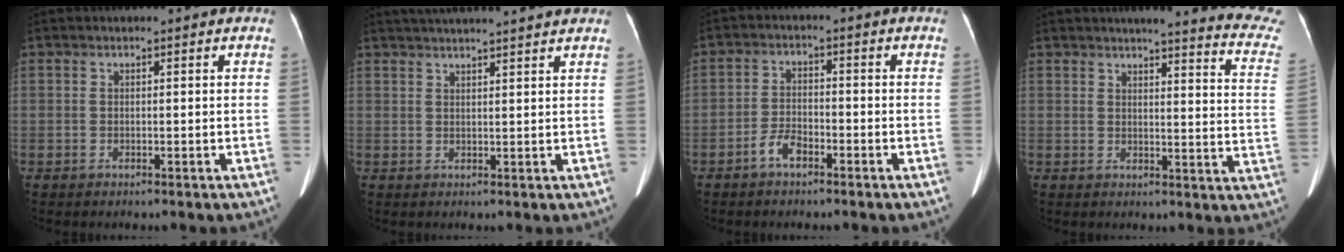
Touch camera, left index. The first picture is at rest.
{"total": 12.6, "force": [11.3, -0.2, 5.4], "torque": [-0.091, 0.027, 0.148]}
{"total": 3.5, "force": [-2.5, 1.4, 2.1], "torque": [-0.046, 0.005, -0.047]}
{"total": 17.2, "force": [16.0, 0.1, 6.3], "torque": [-0.067, -0.098, 0.158]}